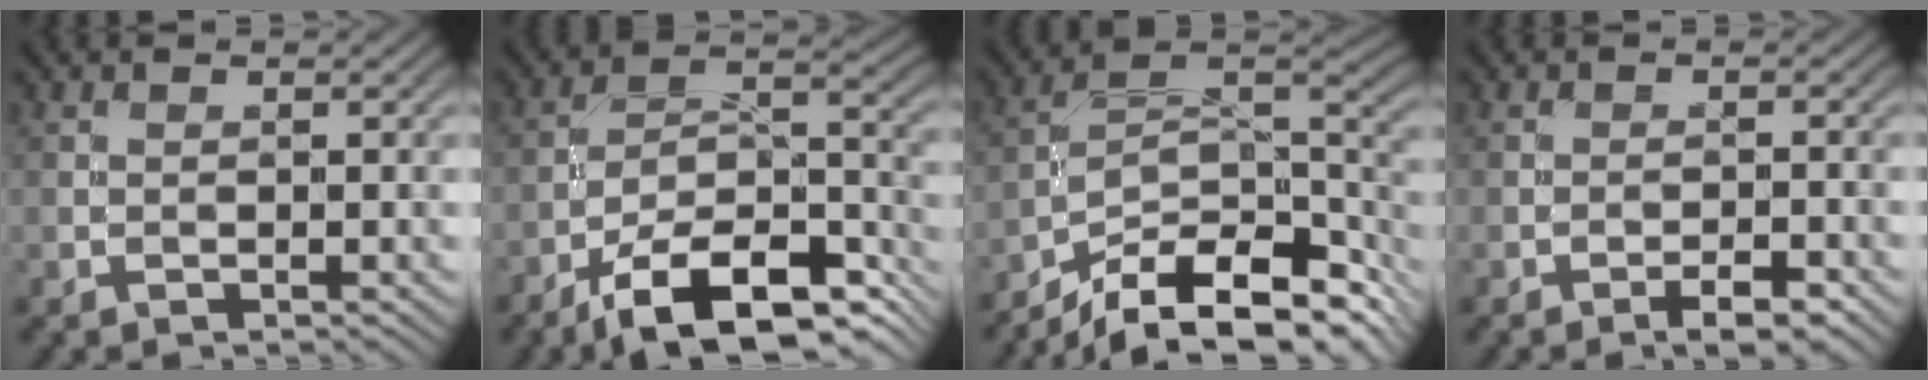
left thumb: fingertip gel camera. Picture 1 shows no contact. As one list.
[{"total": 15.0, "force": [-10.5, 5.0, 9.5], "torque": [-0.167, -0.004, -0.179]}, {"total": 14.2, "force": [-9.9, 5.2, 8.7], "torque": [-0.182, -0.013, -0.151]}, {"total": 3.1, "force": [-2.2, 0.7, 2.2], "torque": [-0.035, 0.006, -0.033]}]